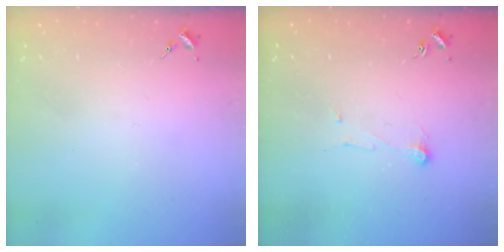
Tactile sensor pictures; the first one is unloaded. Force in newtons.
{"total": 6.0, "press": 5.9, "slide": 0.7}